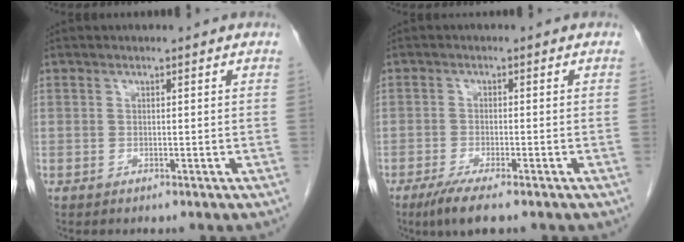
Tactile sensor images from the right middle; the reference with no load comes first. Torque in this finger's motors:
{"motor_torque": [0.61, -0.46, 0.03, 0.05]}